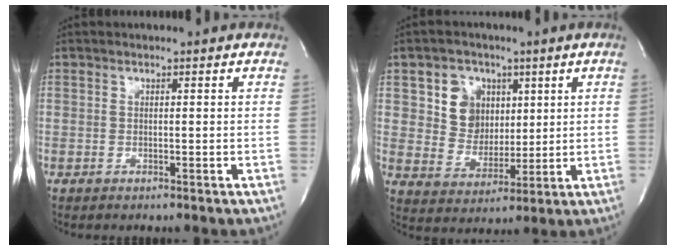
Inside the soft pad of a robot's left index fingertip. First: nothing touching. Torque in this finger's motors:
{"motor_torque": [-0.52, 0.27, -0.45, -0.21]}